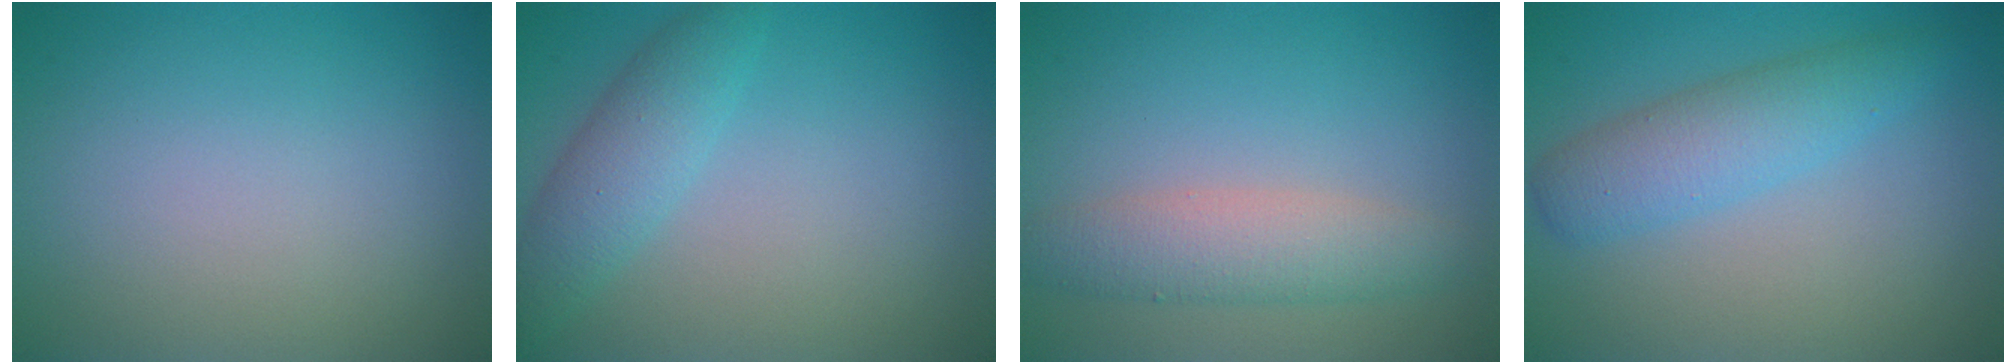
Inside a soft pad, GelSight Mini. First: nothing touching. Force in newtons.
{"total": 3.0, "press": 3.0, "slide": 0.2}
{"total": 3.7, "press": 3.7, "slide": 0.1}
{"total": 3.9, "press": 3.9, "slide": 0.1}